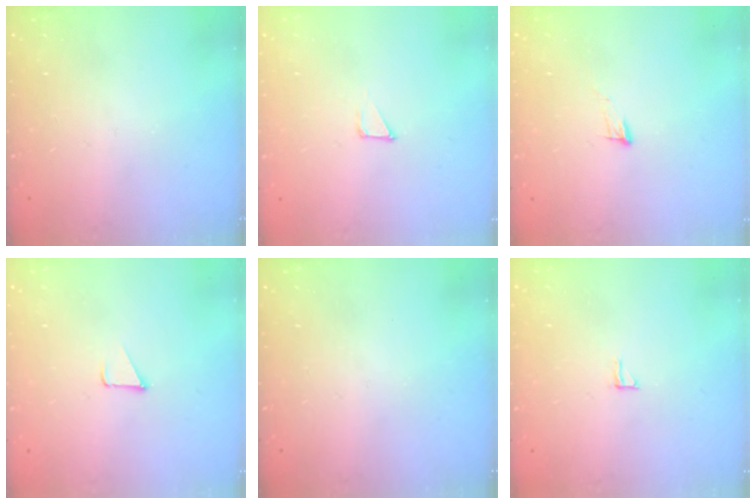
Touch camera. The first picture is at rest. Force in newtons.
{"total": 1.2, "press": 1.2, "slide": 0.0}
{"total": 5.2, "press": 5.1, "slide": 1.0}
{"total": 1.7, "press": 1.7, "slide": 0.1}
{"total": 0.0}
{"total": 4.3, "press": 4.3, "slide": 0.3}